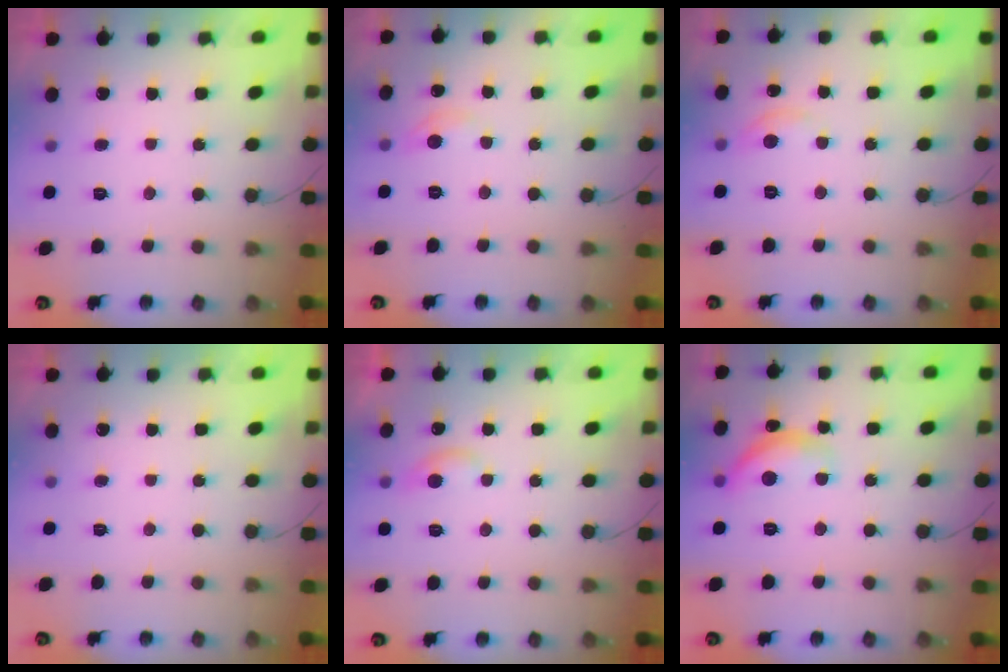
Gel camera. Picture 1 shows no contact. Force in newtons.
{"total": 4.7, "press": 4.6, "slide": 0.8}
{"total": 3.3, "press": 3.3, "slide": 0.5}
{"total": 0.0}
{"total": 5.2, "press": 5.2, "slide": 0.7}
{"total": 12.1, "press": 12.0, "slide": 0.5}